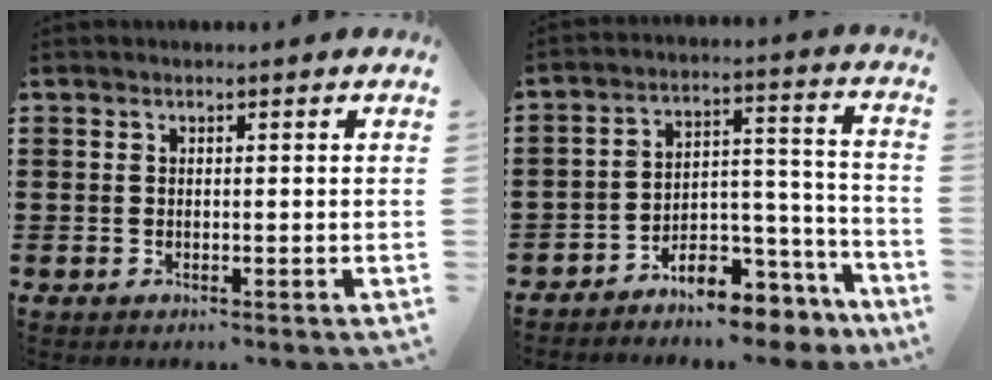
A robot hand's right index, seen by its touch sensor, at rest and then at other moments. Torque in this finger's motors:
{"motor_torque": [-0.91, 1.15, -0.96, -0.21]}